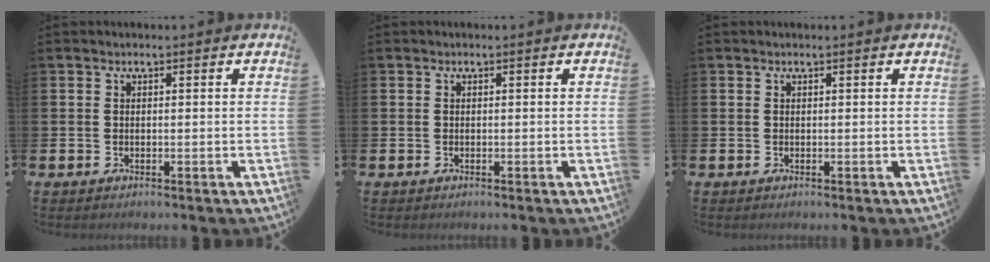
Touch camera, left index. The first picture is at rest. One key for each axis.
{"total": 0.0}
{"total": 0.0}